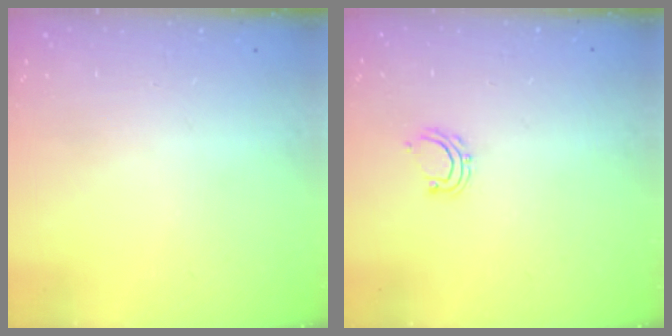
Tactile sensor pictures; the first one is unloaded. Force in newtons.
{"total": 5.1, "press": 5.1, "slide": 0.7}